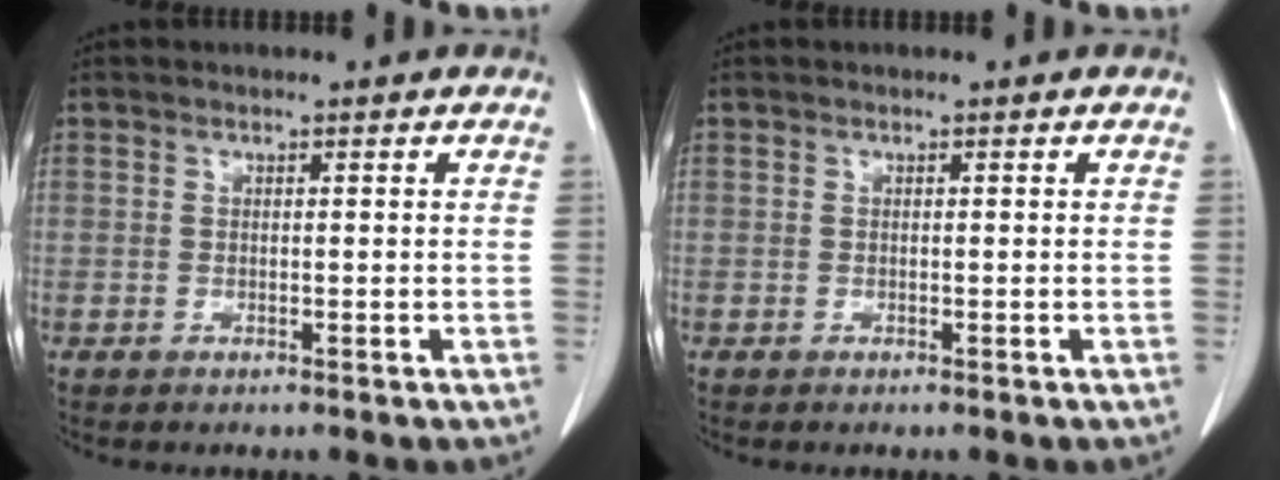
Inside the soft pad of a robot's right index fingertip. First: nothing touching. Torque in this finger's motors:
{"motor_torque": [-0.04, 0.08, -0.01, 0.01]}